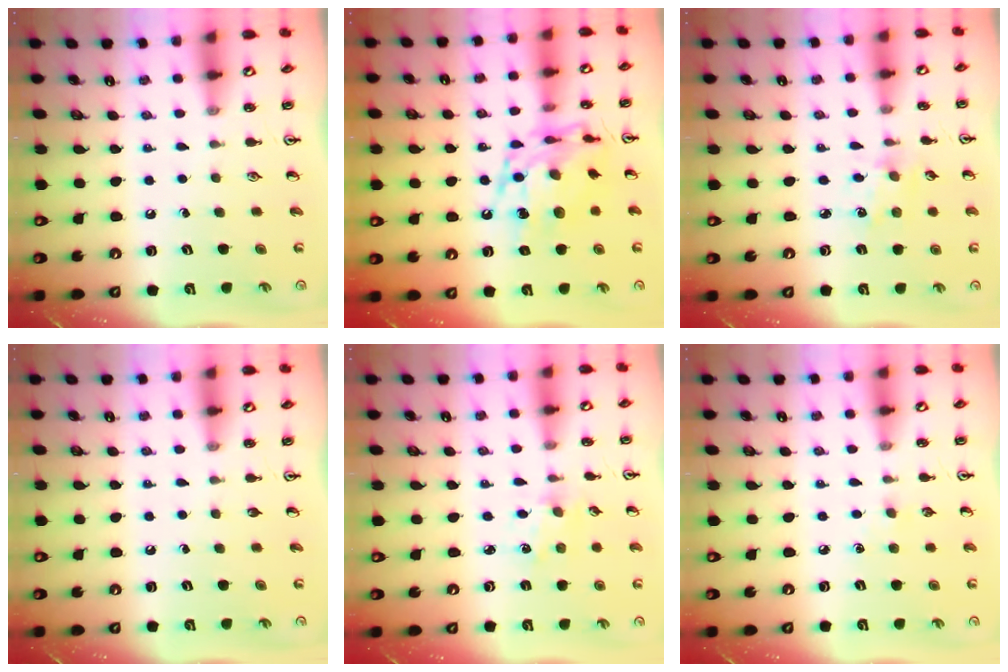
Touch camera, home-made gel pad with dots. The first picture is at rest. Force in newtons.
{"total": 15.3, "press": 15.3, "slide": 1.3}
{"total": 1.9, "press": 1.9, "slide": 0.0}
{"total": 0.0}
{"total": 1.2, "press": 1.2, "slide": 0.3}
{"total": 3.6, "press": 3.6, "slide": 0.6}